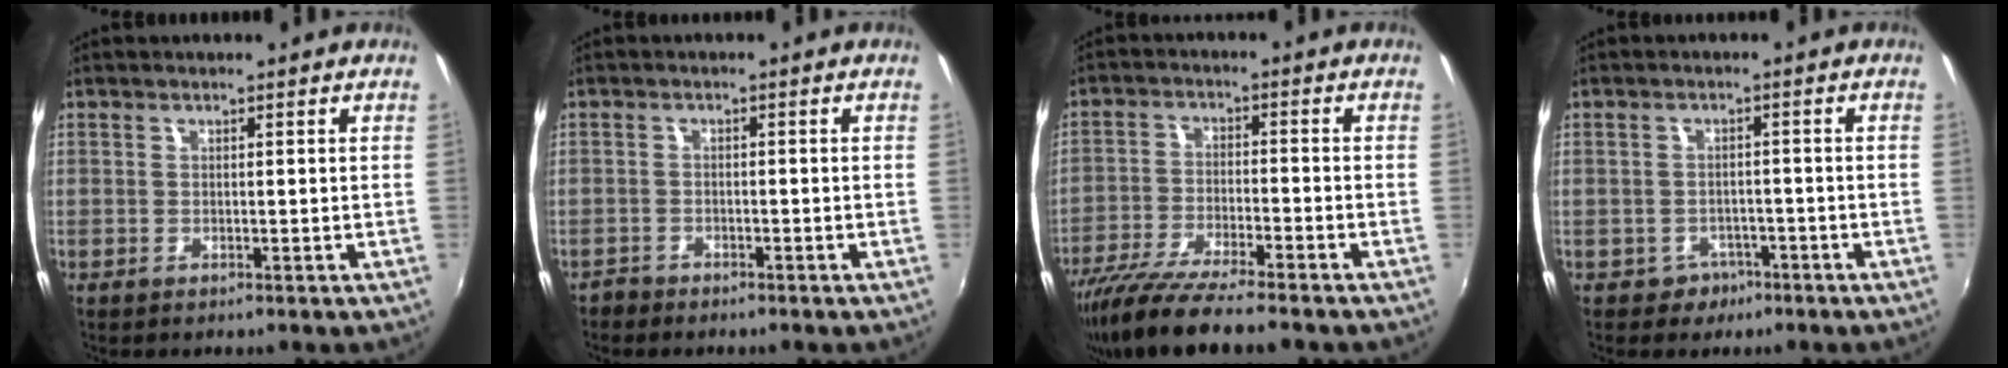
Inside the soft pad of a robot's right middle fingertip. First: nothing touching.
{"total": 2.2, "force": [-2.0, 0.9, 0.2], "torque": [-0.011, -0.004, -0.039]}
{"total": 13.4, "force": [-11.3, 1.2, 7.2], "torque": [-0.154, -0.038, -0.200]}
{"total": 3.7, "force": [-2.2, 3.0, 0.4], "torque": [-0.019, 0.006, -0.029]}